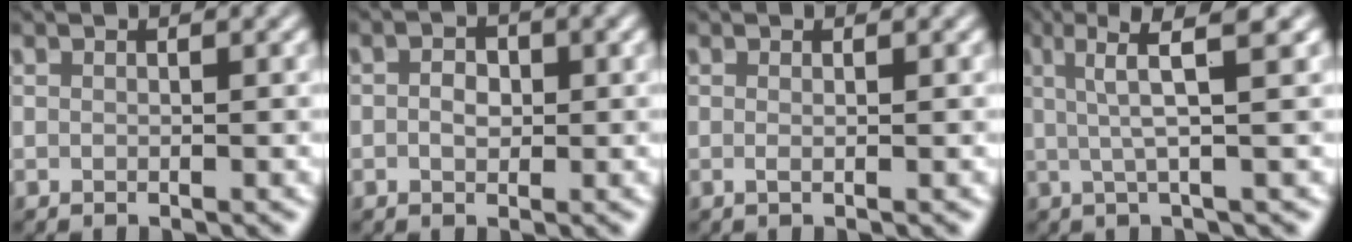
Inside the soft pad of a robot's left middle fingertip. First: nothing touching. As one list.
[{"total": 1.9, "force": [0.0, 1.3, 1.4], "torque": [-0.025, 0.002, -0.004]}, {"total": 1.1, "force": [-0.1, 0.4, 1.0], "torque": [-0.013, -0.003, -0.006]}, {"total": 5.2, "force": [1.6, 0.8, 4.8], "torque": [-0.076, 0.010, 0.026]}]